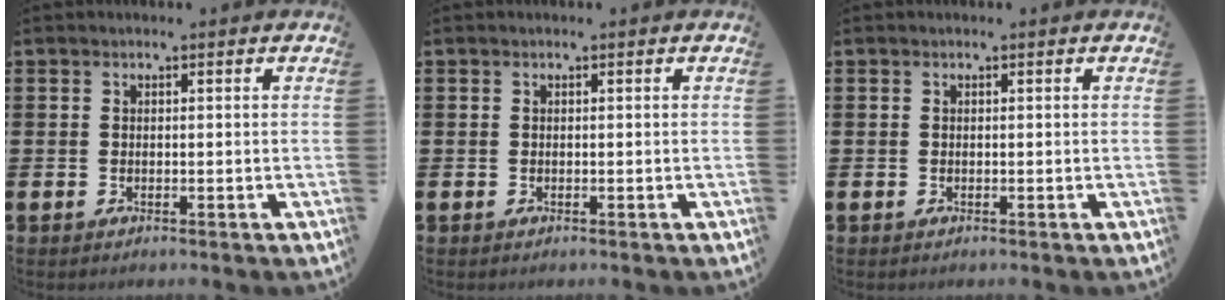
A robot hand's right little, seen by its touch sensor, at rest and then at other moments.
{"total": 0.0}
{"total": 0.0}